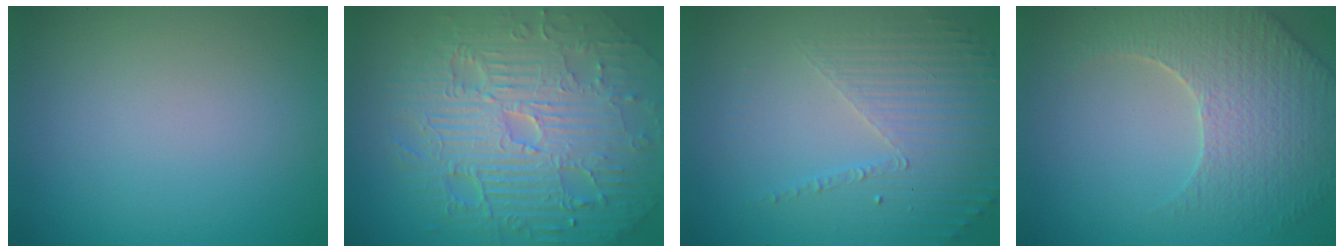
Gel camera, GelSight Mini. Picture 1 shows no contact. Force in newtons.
{"total": 11.7, "press": 7.5, "slide": 9.0}
{"total": 4.8, "press": 3.2, "slide": 3.5}
{"total": 5.1, "press": 4.7, "slide": 2.1}